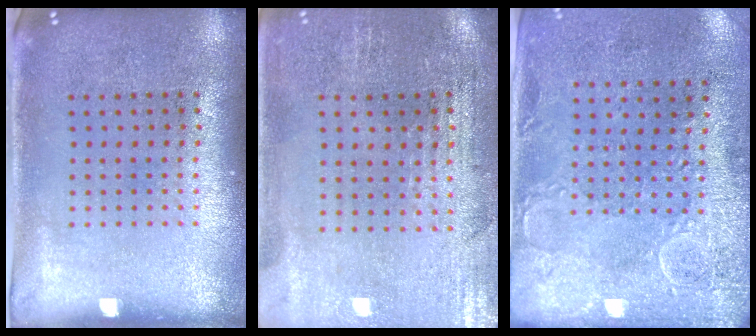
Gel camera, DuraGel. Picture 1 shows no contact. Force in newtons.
{"total": 0.6, "press": 0.5, "slide": 0.3}
{"total": 2.9, "press": 2.3, "slide": 1.8}